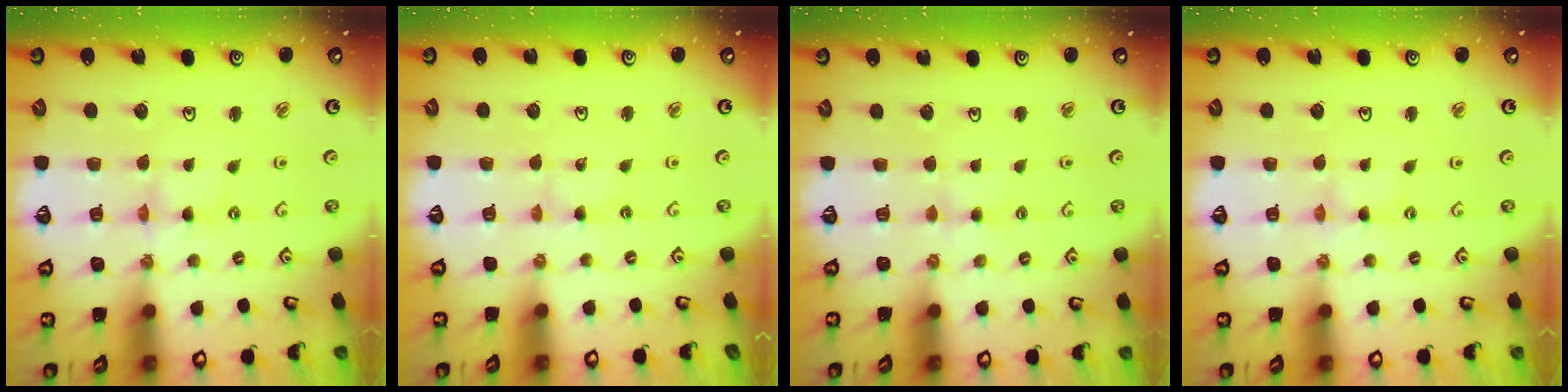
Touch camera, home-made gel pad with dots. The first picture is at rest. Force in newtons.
{"total": 0.6, "press": 0.6, "slide": 0.1}
{"total": 2.1, "press": 2.0, "slide": 0.4}
{"total": 0.7, "press": 0.7, "slide": 0.1}